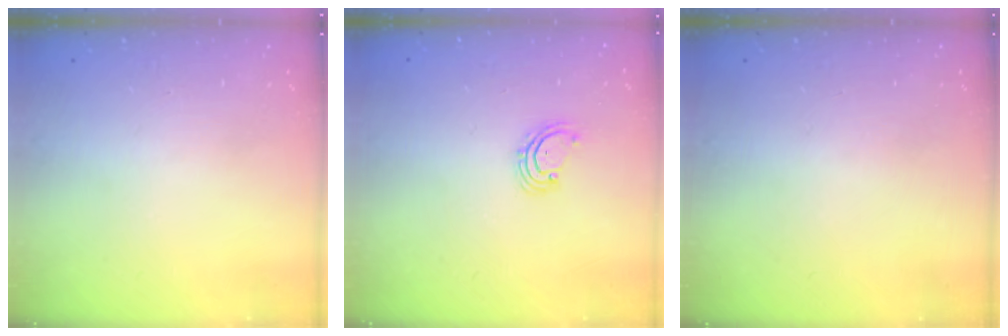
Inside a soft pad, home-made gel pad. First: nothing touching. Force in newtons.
{"total": 2.8, "press": 2.8, "slide": 0.2}
{"total": 0.0}